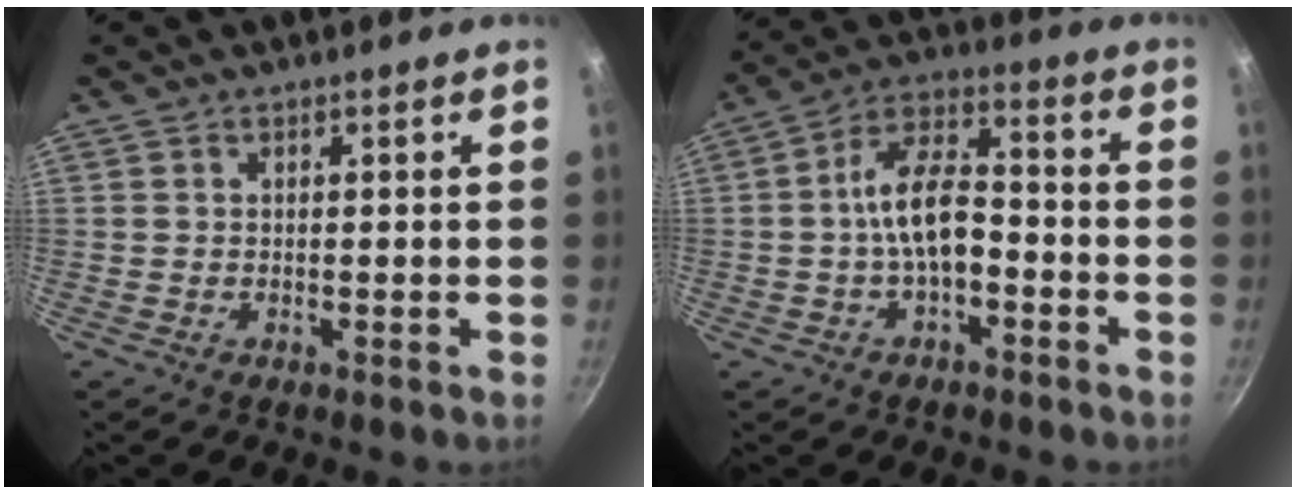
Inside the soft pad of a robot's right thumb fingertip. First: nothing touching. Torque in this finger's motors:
{"motor_torque": [0.28, 1.08, 1.76, -1.01, 0.56]}